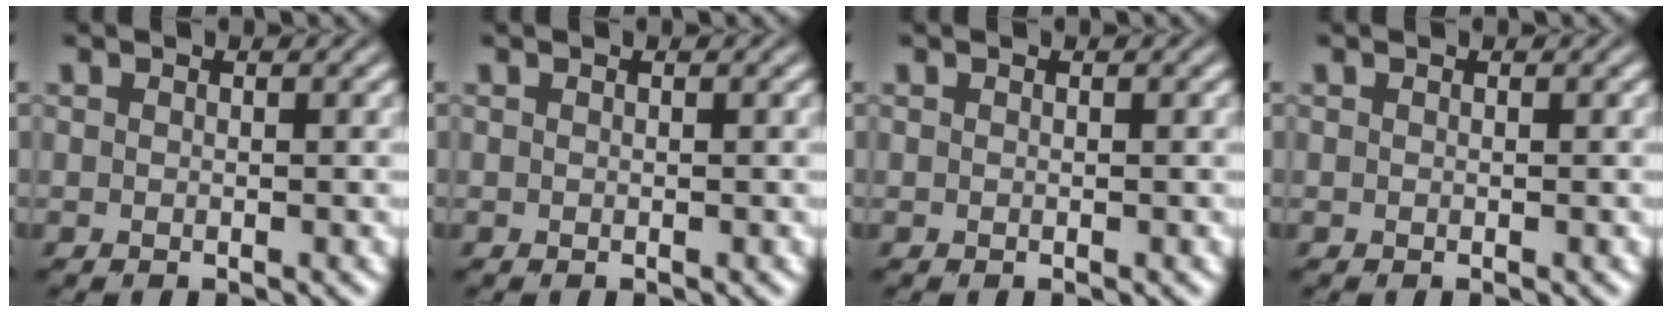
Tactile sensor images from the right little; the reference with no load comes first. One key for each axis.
{"total": 0.0}
{"total": 0.0}
{"total": 0.0}